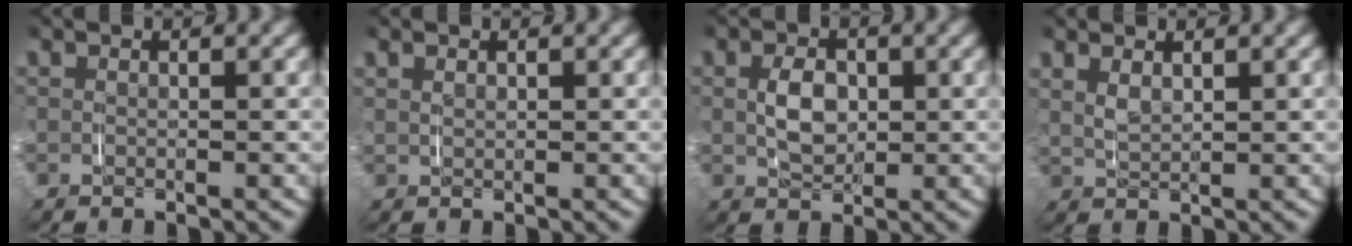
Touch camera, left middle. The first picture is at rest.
{"total": 0.8, "force": [0.5, 0.4, 0.4], "torque": [-0.011, -0.002, 0.014]}
{"total": 3.0, "force": [0.1, 2.1, 2.2], "torque": [-0.046, -0.009, 0.008]}
{"total": 2.0, "force": [0.9, 1.2, 1.4], "torque": [-0.038, -0.006, 0.023]}